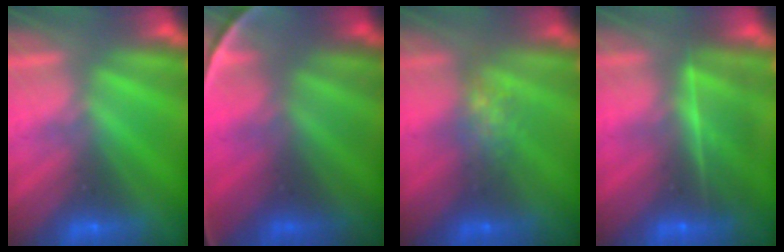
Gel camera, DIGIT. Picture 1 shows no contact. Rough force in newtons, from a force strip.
{"total": 7.6}
{"total": 4.3}
{"total": 7.5}